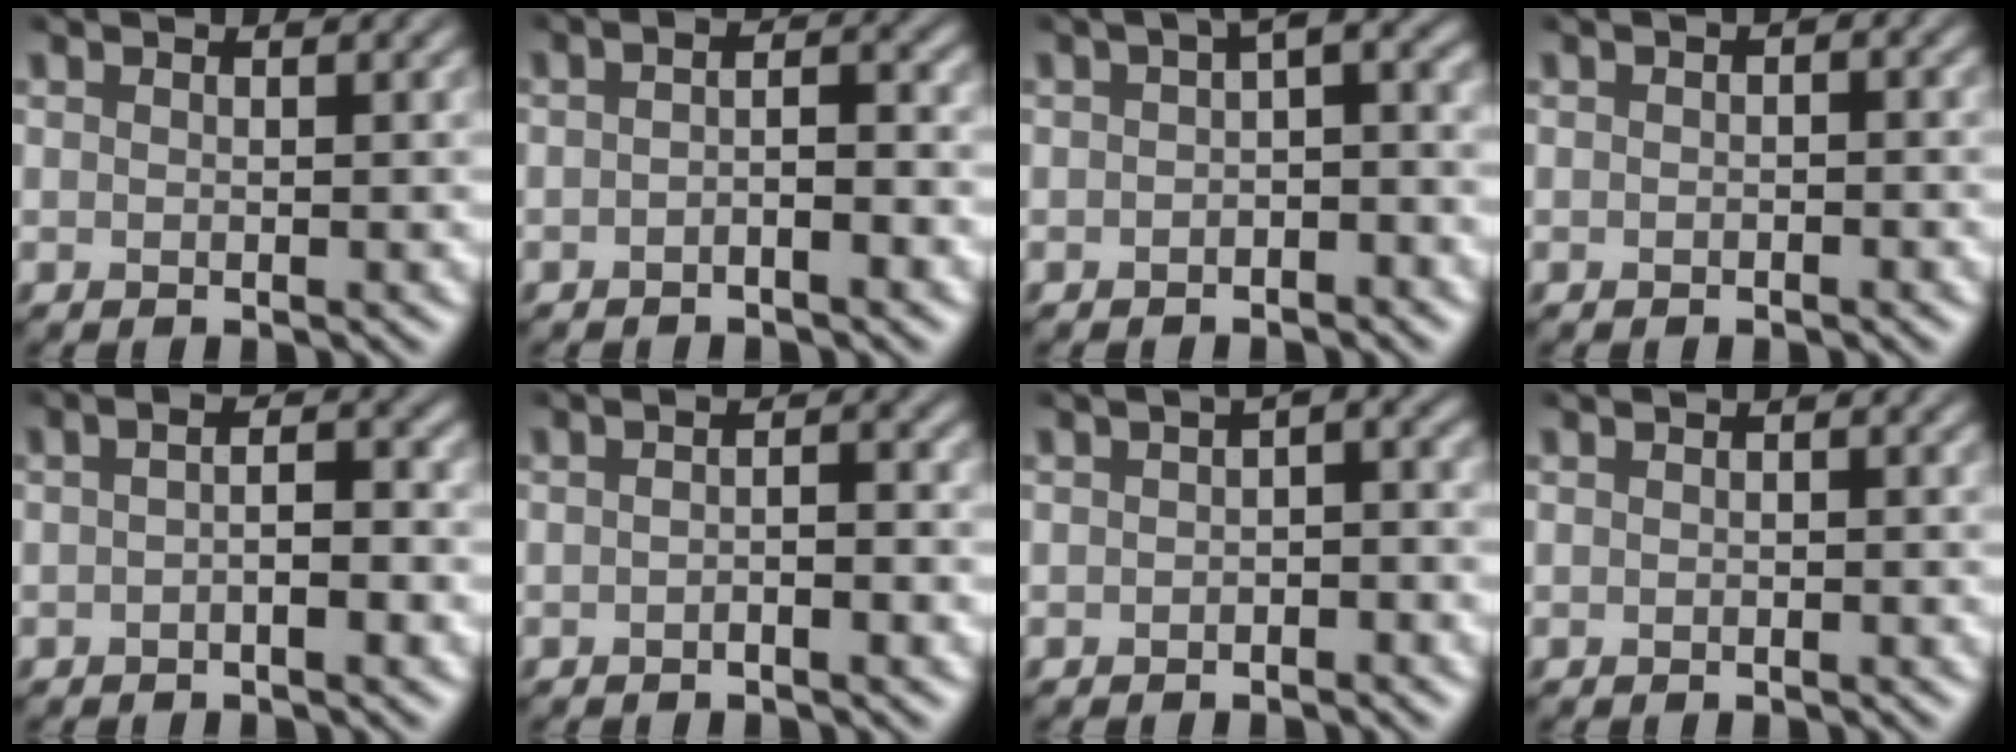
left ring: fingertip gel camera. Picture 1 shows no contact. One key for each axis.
{"total": 2.5, "fx": -1.0, "fy": 0.8, "fz": 2.2, "tx": -0.036, "ty": 0.006, "tz": -0.020}
{"total": 3.5, "fx": -0.3, "fy": 1.7, "fz": 3.0, "tx": -0.032, "ty": 0.015, "tz": -0.013}
{"total": 0.9, "fx": -0.2, "fy": 0.5, "fz": 0.7, "tx": -0.007, "ty": 0.000, "tz": -0.003}
{"total": 2.8, "fx": -0.6, "fy": 0.9, "fz": 2.6, "tx": -0.037, "ty": 0.005, "tz": -0.010}
{"total": 1.9, "fx": -0.8, "fy": 0.5, "fz": 1.7, "tx": -0.025, "ty": 0.003, "tz": -0.015}
{"total": 2.9, "fx": -0.4, "fy": 1.5, "fz": 2.4, "tx": -0.028, "ty": 0.010, "tz": -0.013}
{"total": 0.5, "fx": -0.2, "fy": 0.3, "fz": 0.4, "tx": -0.003, "ty": 0.000, "tz": -0.002}